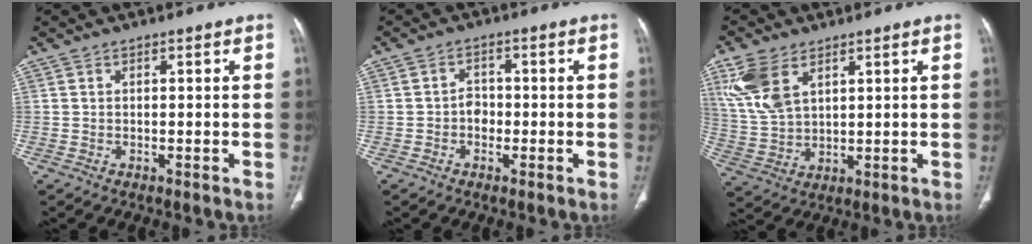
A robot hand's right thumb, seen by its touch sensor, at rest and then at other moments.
{"total": 2.7, "force": [-0.8, 2.2, 1.4], "torque": [-0.007, 0.009, -0.019]}
{"total": 10.2, "force": [5.1, 5.7, 6.8], "torque": [-0.150, -0.010, 0.114]}